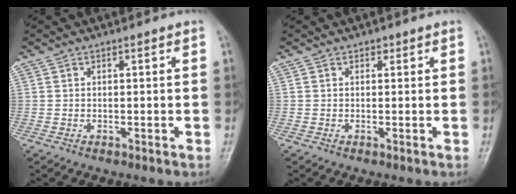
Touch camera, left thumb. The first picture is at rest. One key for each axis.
{"total": 0.7, "fx": 0.4, "fy": 0.5, "fz": 0.3, "tx": 0.002, "ty": -0.001, "tz": 0.003}